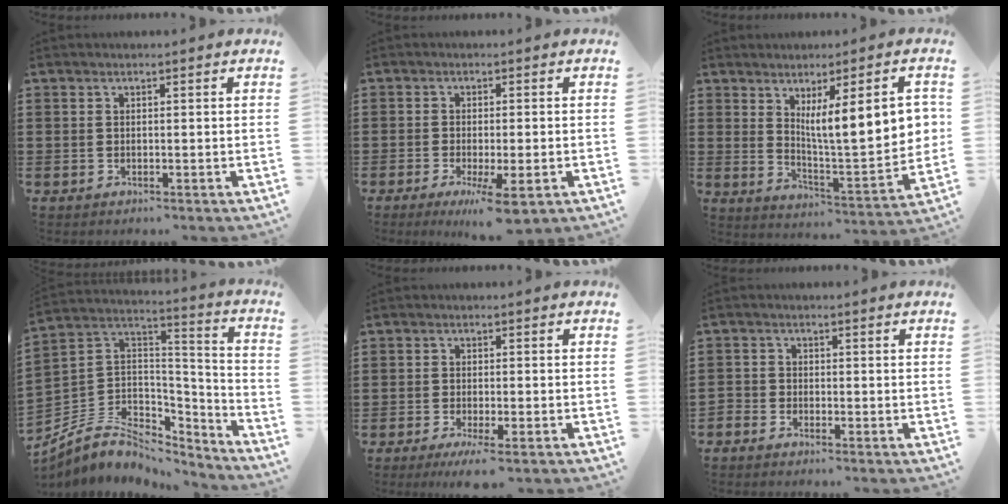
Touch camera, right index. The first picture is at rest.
{"total": 4.5, "force": [-2.5, 0.5, 3.7], "torque": [-0.072, -0.011, -0.044]}
{"total": 10.4, "force": [3.6, 1.7, 9.6], "torque": [-0.158, -0.018, 0.057]}
{"total": 8.0, "force": [-4.6, 5.8, 3.1], "torque": [-0.082, 0.000, -0.085]}
{"total": 2.4, "force": [-1.9, 0.0, 1.4], "torque": [-0.031, -0.004, -0.037]}
{"total": 0.9, "force": [-0.8, 0.3, 0.0], "torque": [-0.001, 0.002, -0.018]}